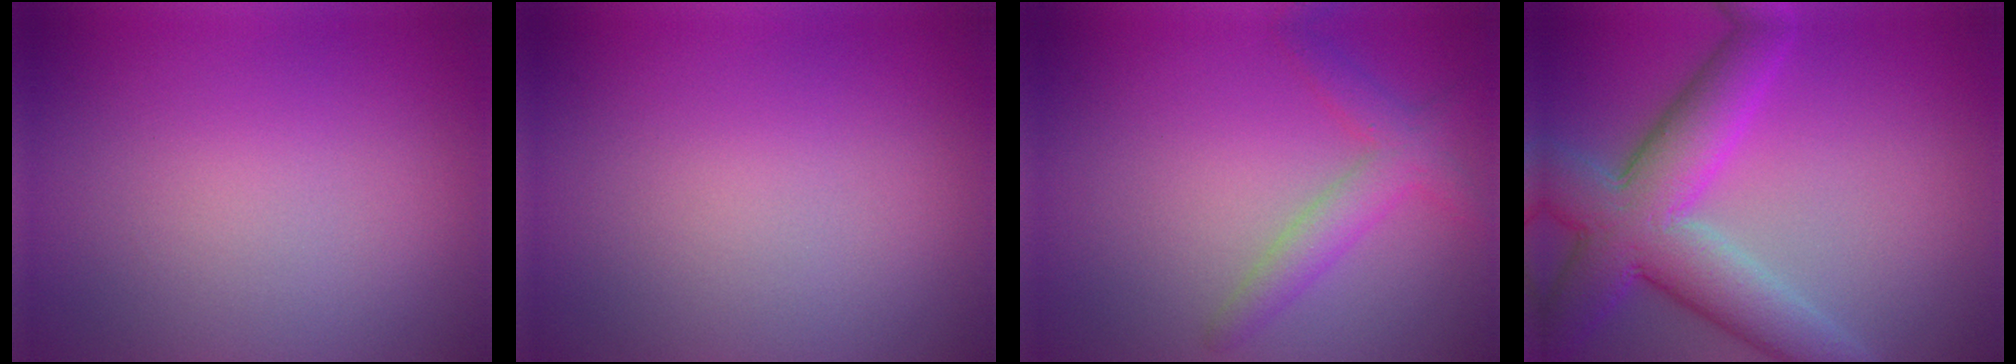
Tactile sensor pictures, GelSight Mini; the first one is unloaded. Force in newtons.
{"total": 0.0}
{"total": 2.9, "press": 2.9, "slide": 0.1}
{"total": 8.6, "press": 8.6, "slide": 0.7}